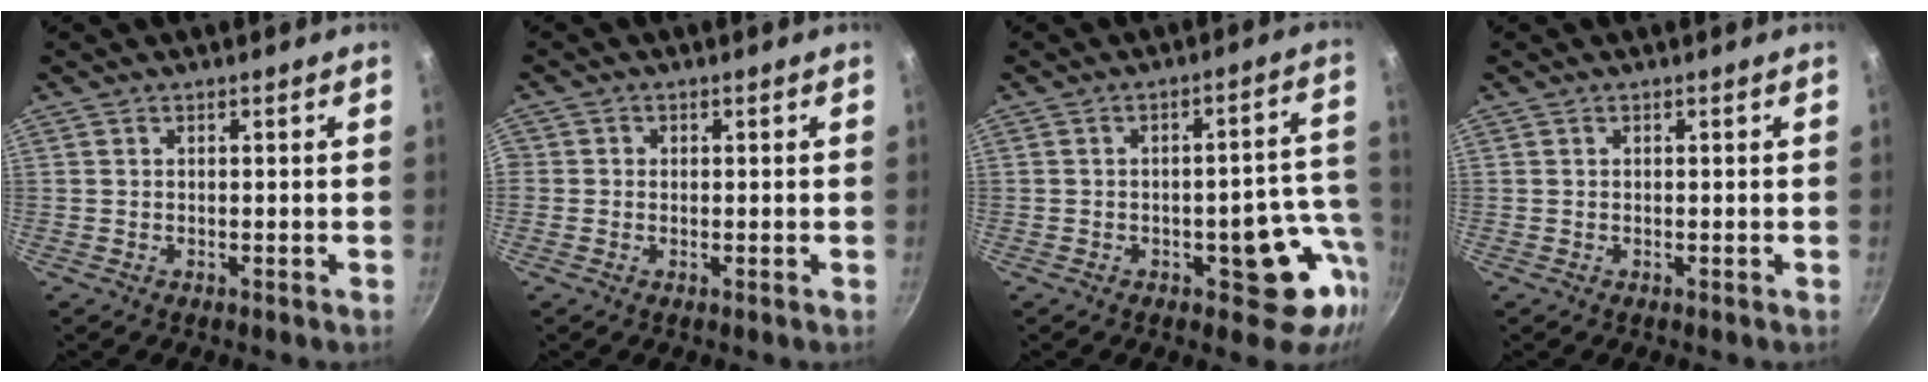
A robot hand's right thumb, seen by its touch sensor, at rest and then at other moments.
{"total": 1.3, "force": [-0.2, 1.3, 0.2], "torque": [0.002, 0.003, -0.006]}
{"total": 12.7, "force": [-4.1, 6.3, 10.2], "torque": [-0.051, 0.034, -0.047]}
{"total": 0.0}